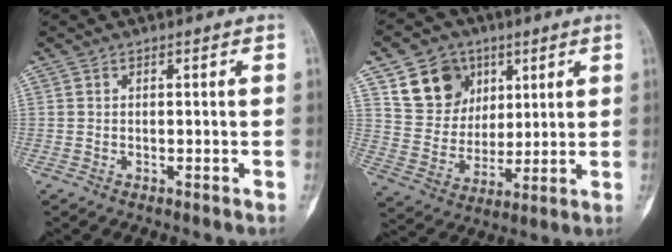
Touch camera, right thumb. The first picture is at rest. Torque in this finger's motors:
{"motor_torque": [-0.30, 1.69, 0.06, 0.17, 0.04]}